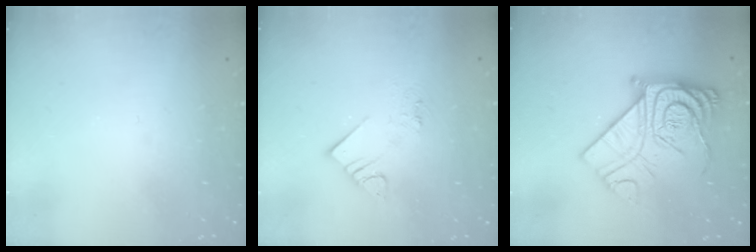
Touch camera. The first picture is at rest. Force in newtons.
{"total": 6.3, "press": 6.3, "slide": 0.3}
{"total": 24.4, "press": 24.3, "slide": 2.4}